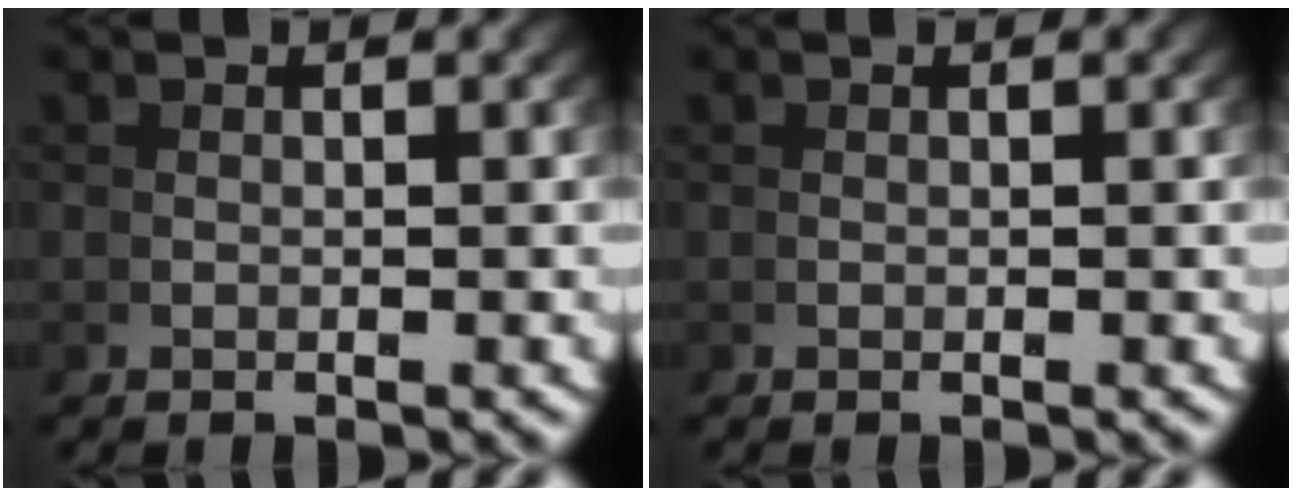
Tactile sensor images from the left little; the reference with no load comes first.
{"total": 0.0}